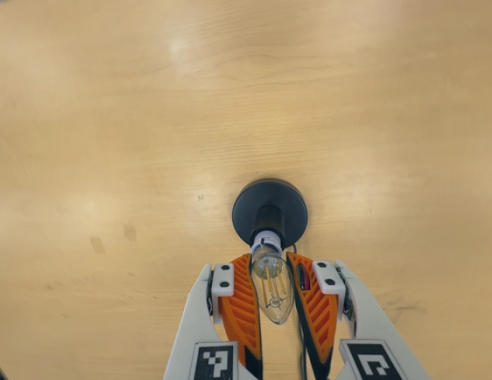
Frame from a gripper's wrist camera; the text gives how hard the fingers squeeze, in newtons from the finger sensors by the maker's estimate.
{"total": 23.7, "left": 23.4, "right": 24.1}